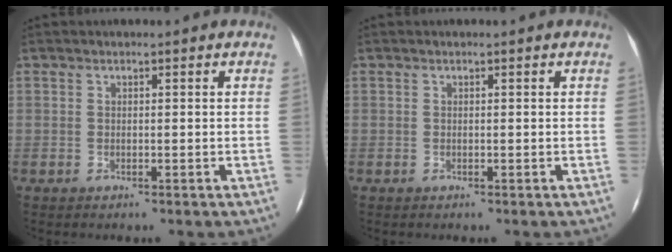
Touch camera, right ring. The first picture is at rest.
{"total": 0.0}